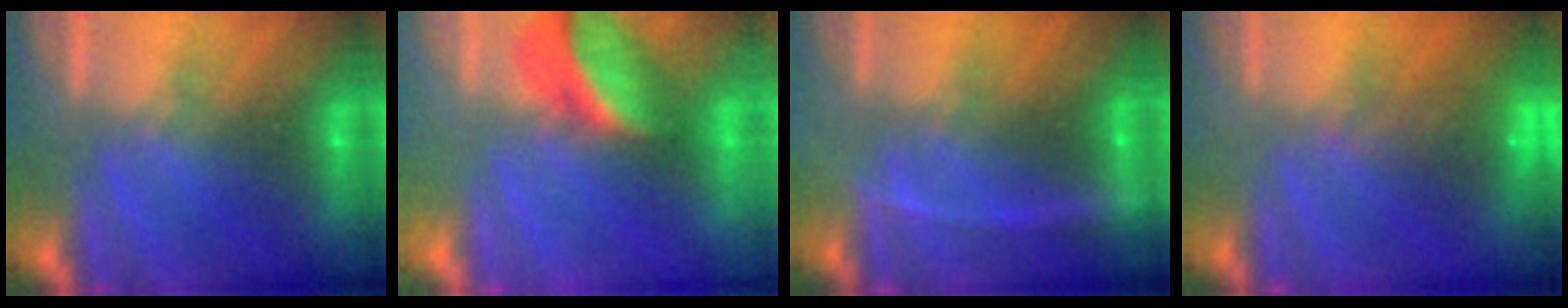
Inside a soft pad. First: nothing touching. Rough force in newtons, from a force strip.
{"total": 2.6}
{"total": 3.3}
{"total": 8.2}